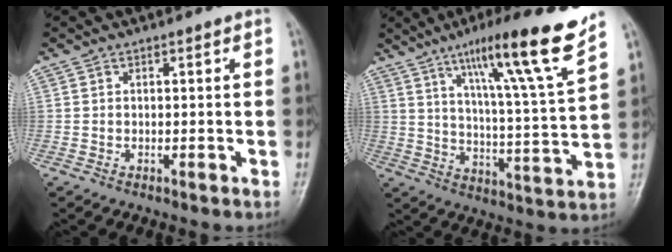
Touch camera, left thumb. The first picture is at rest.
{"total": 17.8, "force": [11.5, 0.4, 13.5], "torque": [-0.196, -0.058, 0.177]}